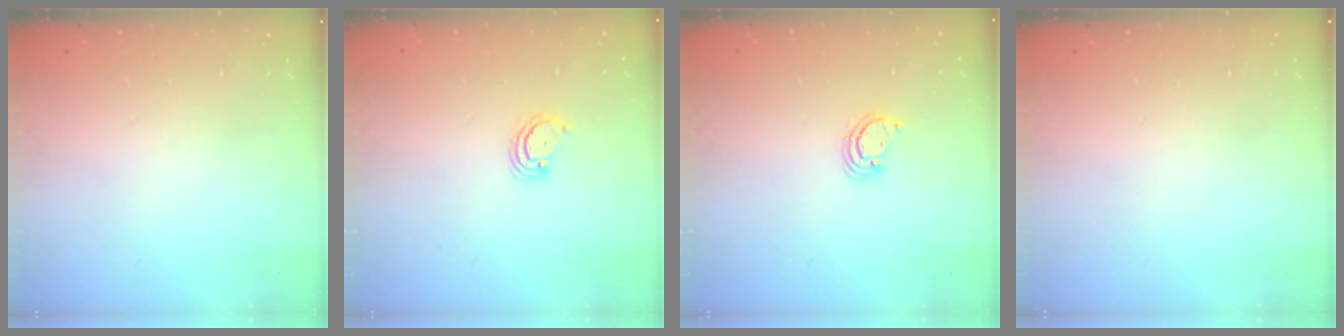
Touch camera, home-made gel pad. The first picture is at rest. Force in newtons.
{"total": 2.9, "press": 2.9, "slide": 0.3}
{"total": 2.9, "press": 2.9, "slide": 0.3}
{"total": 0.0}